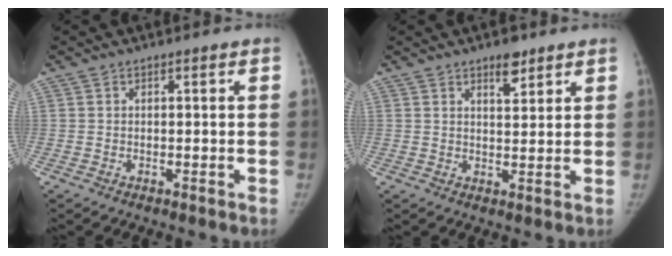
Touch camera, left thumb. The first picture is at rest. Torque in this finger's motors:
{"motor_torque": [0.30, -0.23, 0.31, -0.48, 0.13]}